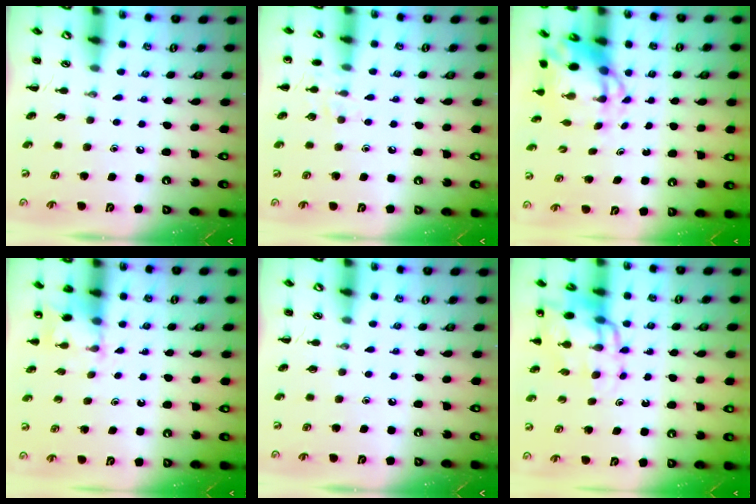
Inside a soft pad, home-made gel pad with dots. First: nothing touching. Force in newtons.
{"total": 6.6, "press": 6.4, "slide": 1.3}
{"total": 5.4, "press": 5.1, "slide": 1.7}
{"total": 4.8, "press": 4.7, "slide": 1.3}
{"total": 0.0}
{"total": 13.9, "press": 13.5, "slide": 3.5}